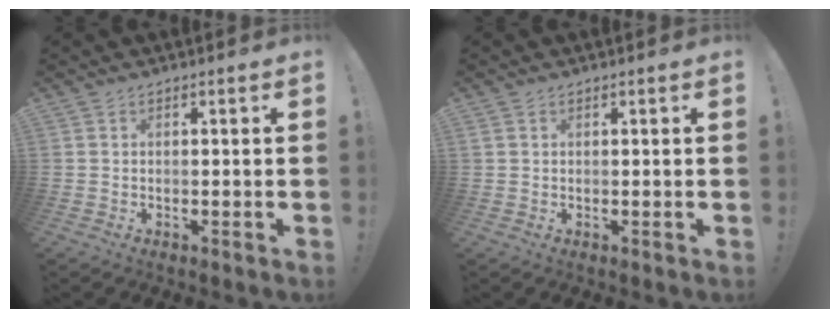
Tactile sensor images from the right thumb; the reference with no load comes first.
{"total": 0.5, "force": [0.3, 0.4, 0.2], "torque": [0.001, -0.001, 0.006]}